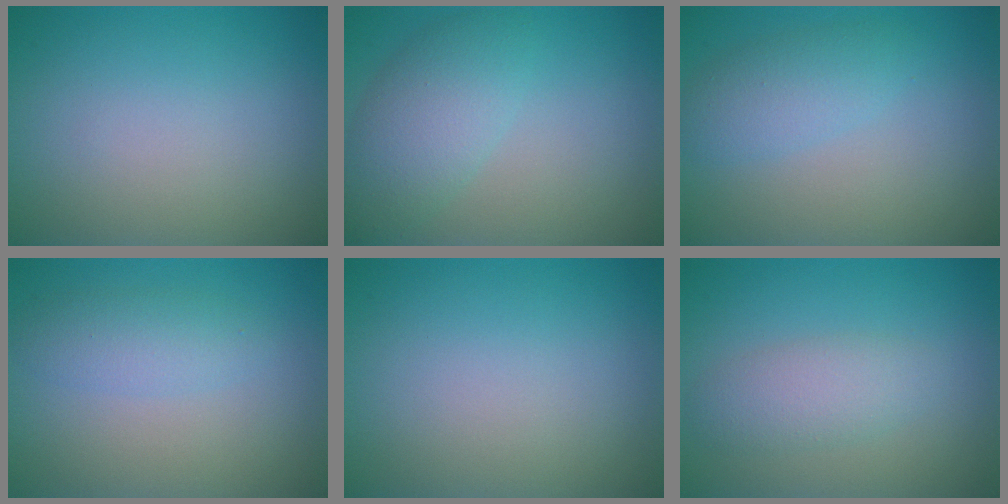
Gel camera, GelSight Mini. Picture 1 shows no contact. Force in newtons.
{"total": 4.3, "press": 4.3, "slide": 0.2}
{"total": 2.8, "press": 2.8, "slide": 0.1}
{"total": 2.3, "press": 2.3, "slide": 0.1}
{"total": 0.0}
{"total": 2.7, "press": 2.7, "slide": 0.0}